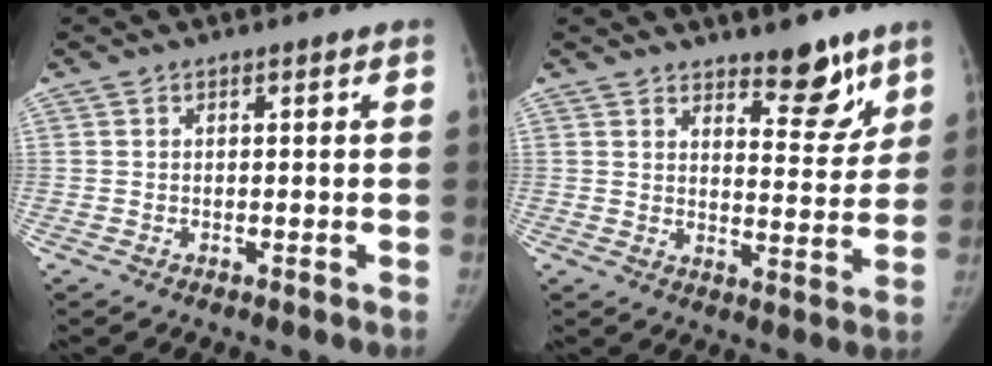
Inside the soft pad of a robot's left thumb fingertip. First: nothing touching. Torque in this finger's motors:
{"motor_torque": [0.25, 0.50, 0.10, -0.40, 0.10]}